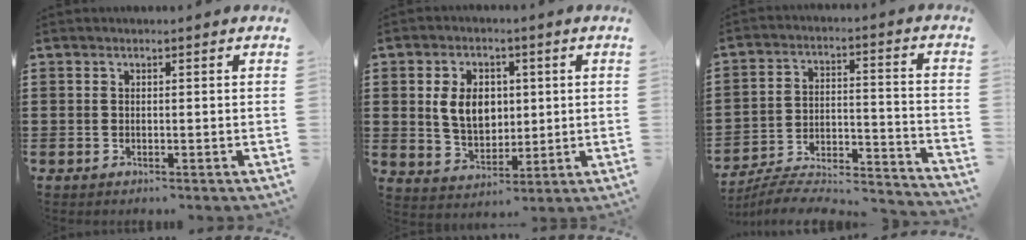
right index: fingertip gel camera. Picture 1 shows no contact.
{"total": 7.2, "force": [1.1, 5.2, 4.9], "torque": [-0.098, 0.008, 0.014]}
{"total": 5.1, "force": [-4.6, 1.3, 1.6], "torque": [-0.032, -0.007, -0.096]}